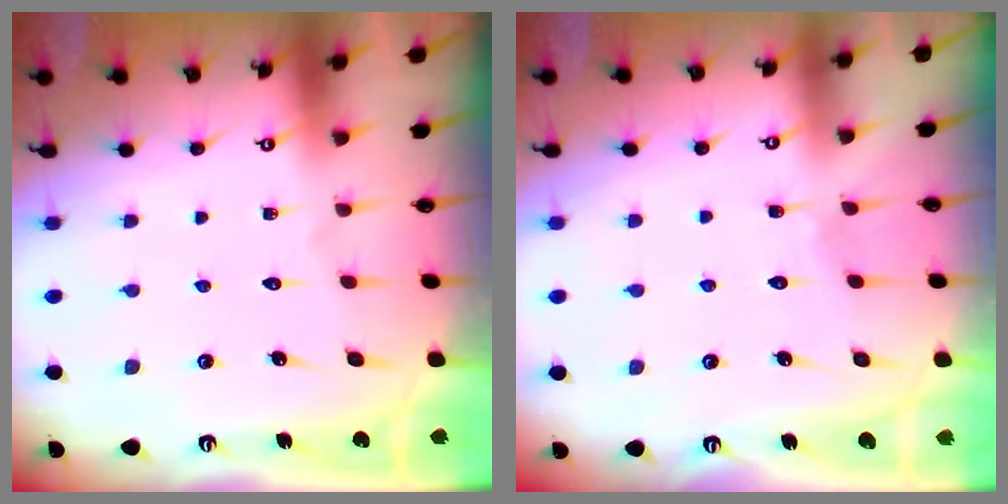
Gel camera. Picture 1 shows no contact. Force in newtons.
{"total": 2.9, "press": 2.9, "slide": 0.4}